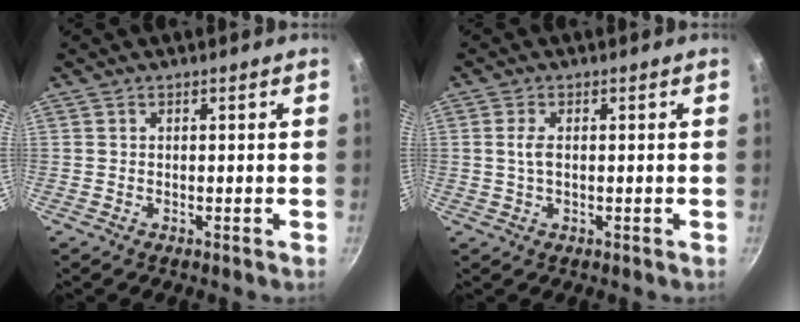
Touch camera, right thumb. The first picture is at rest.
{"total": 2.5, "force": [0.2, 1.1, 2.2], "torque": [-0.049, 0.001, 0.004]}